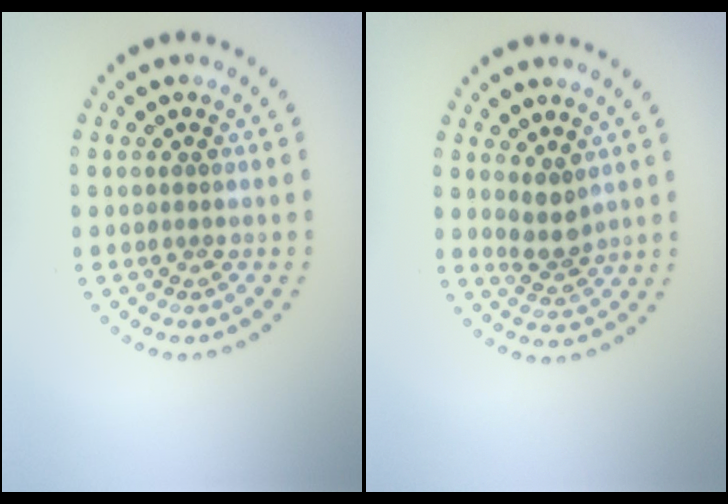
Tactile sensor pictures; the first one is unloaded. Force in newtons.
{"total": 2.1, "press": 1.7, "slide": 1.2}